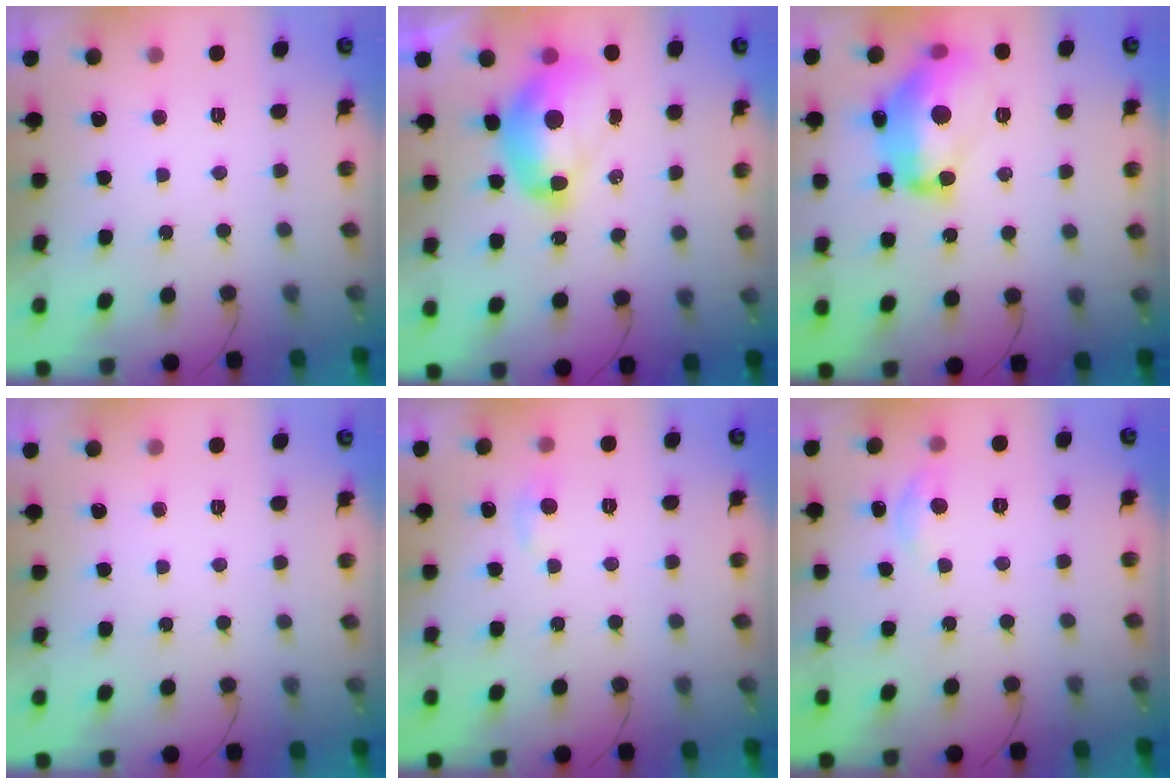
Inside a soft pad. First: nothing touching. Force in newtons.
{"total": 11.4, "press": 11.3, "slide": 1.0}
{"total": 16.9, "press": 16.9, "slide": 1.5}
{"total": 0.0}
{"total": 4.5, "press": 4.4, "slide": 0.7}
{"total": 3.9, "press": 3.9, "slide": 0.6}